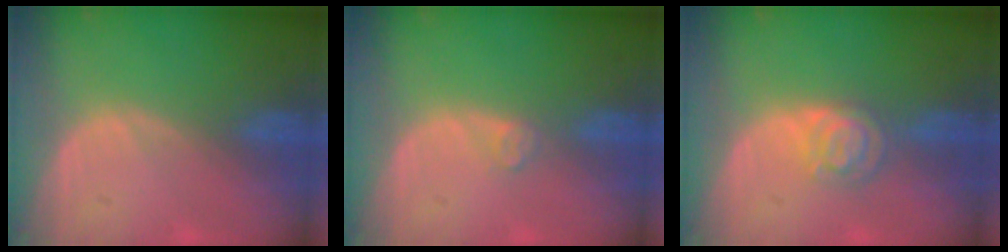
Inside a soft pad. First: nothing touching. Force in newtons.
{"total": 1.2, "press": 1.2, "slide": 0.3}
{"total": 4.6, "press": 3.9, "slide": 2.4}